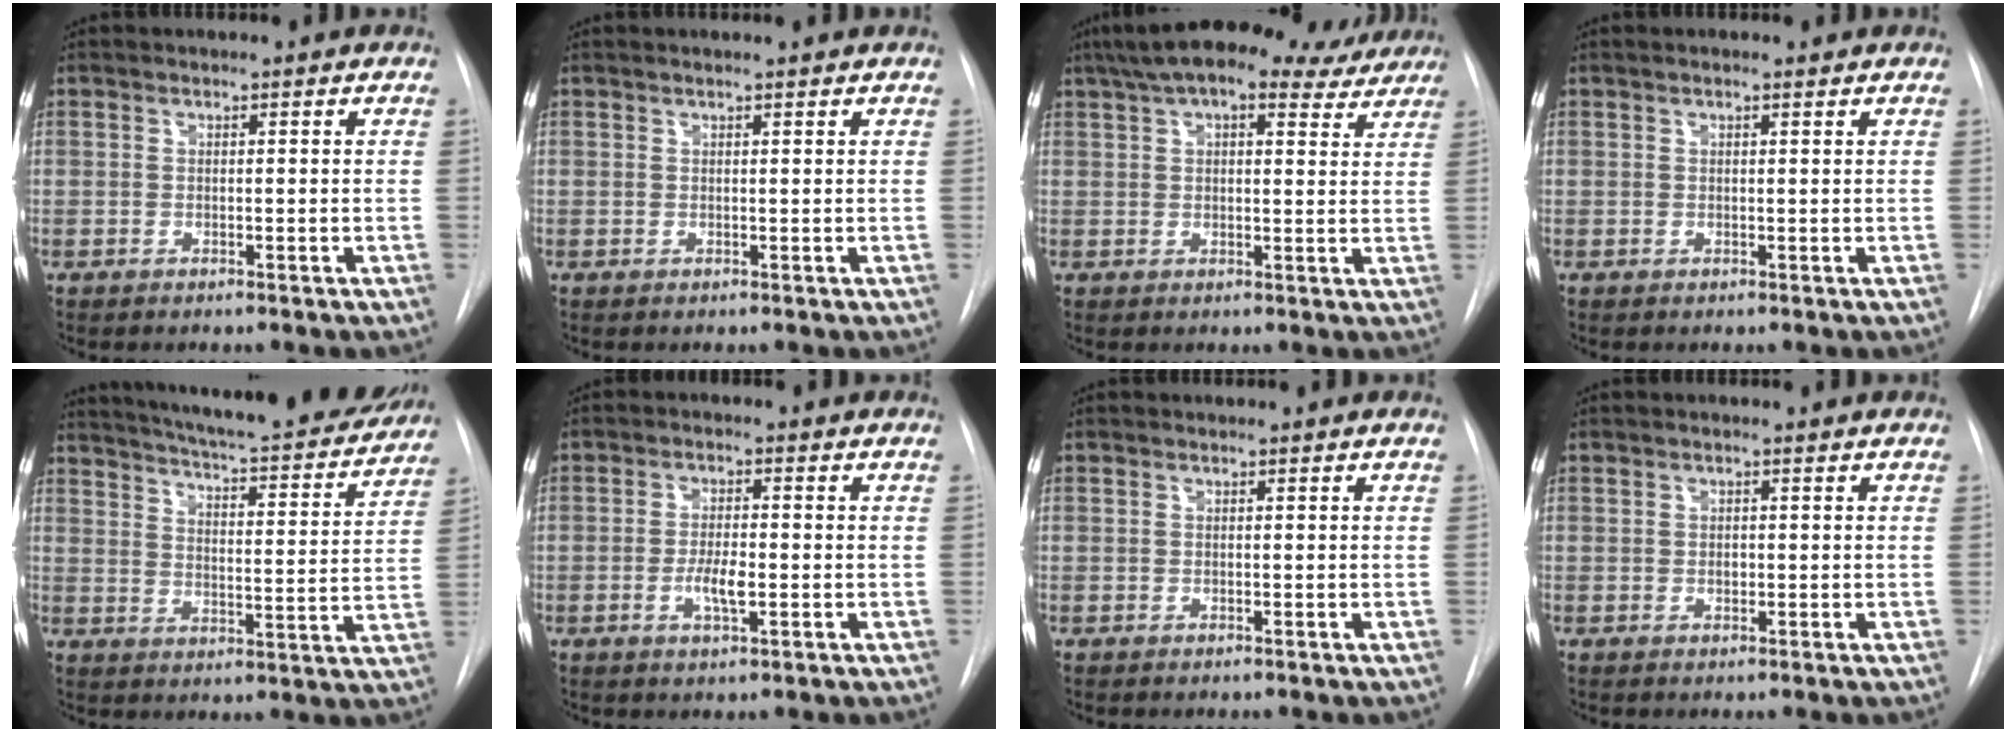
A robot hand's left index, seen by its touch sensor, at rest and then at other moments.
{"total": 2.2, "force": [2.0, -0.1, 0.9], "torque": [-0.012, 0.015, 0.025]}
{"total": 18.3, "force": [14.6, 5.9, 9.2], "torque": [-0.155, 0.057, 0.198]}
{"total": 1.1, "force": [0.9, 0.1, 0.6], "torque": [-0.013, 0.011, 0.015]}
{"total": 24.8, "force": [22.3, 3.4, 10.2], "torque": [-0.160, -0.039, 0.285]}
{"total": 4.0, "force": [-1.0, 1.0, 3.8], "torque": [-0.072, -0.001, -0.015]}
{"total": 0.0}
{"total": 0.8, "force": [0.0, 0.5, 0.6], "torque": [-0.008, 0.001, 0.000]}